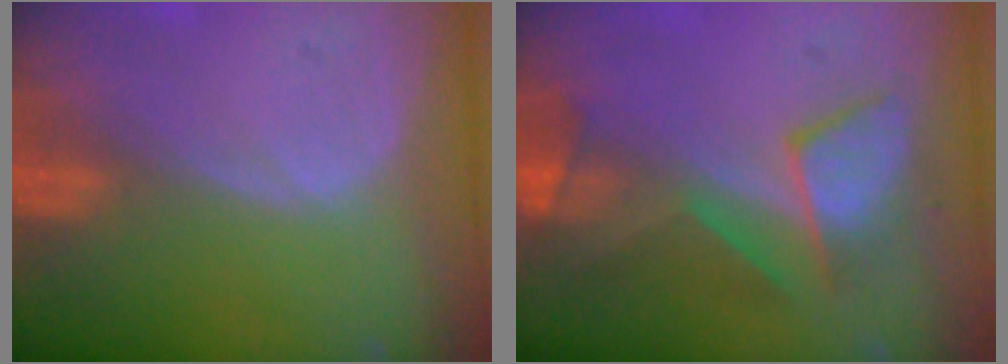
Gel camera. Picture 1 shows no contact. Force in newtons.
{"total": 7.8, "press": 7.7, "slide": 1.2}